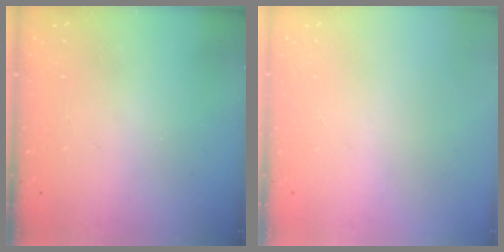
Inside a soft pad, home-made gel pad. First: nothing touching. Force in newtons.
{"total": 0.0}